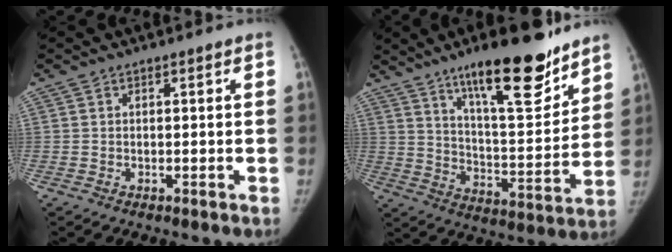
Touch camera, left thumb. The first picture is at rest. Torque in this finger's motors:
{"motor_torque": [1.43, -0.50, 1.48, -1.29, 0.45]}